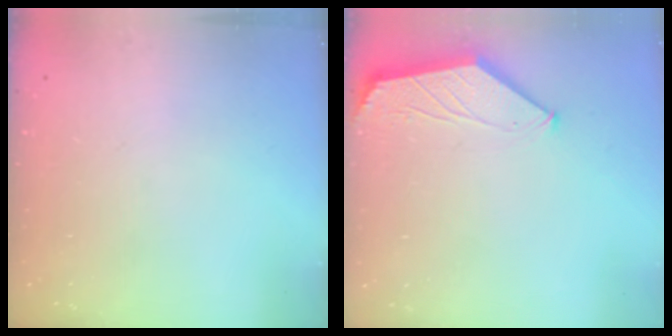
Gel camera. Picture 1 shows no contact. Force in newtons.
{"total": 1.5, "press": 1.5, "slide": 0.4}